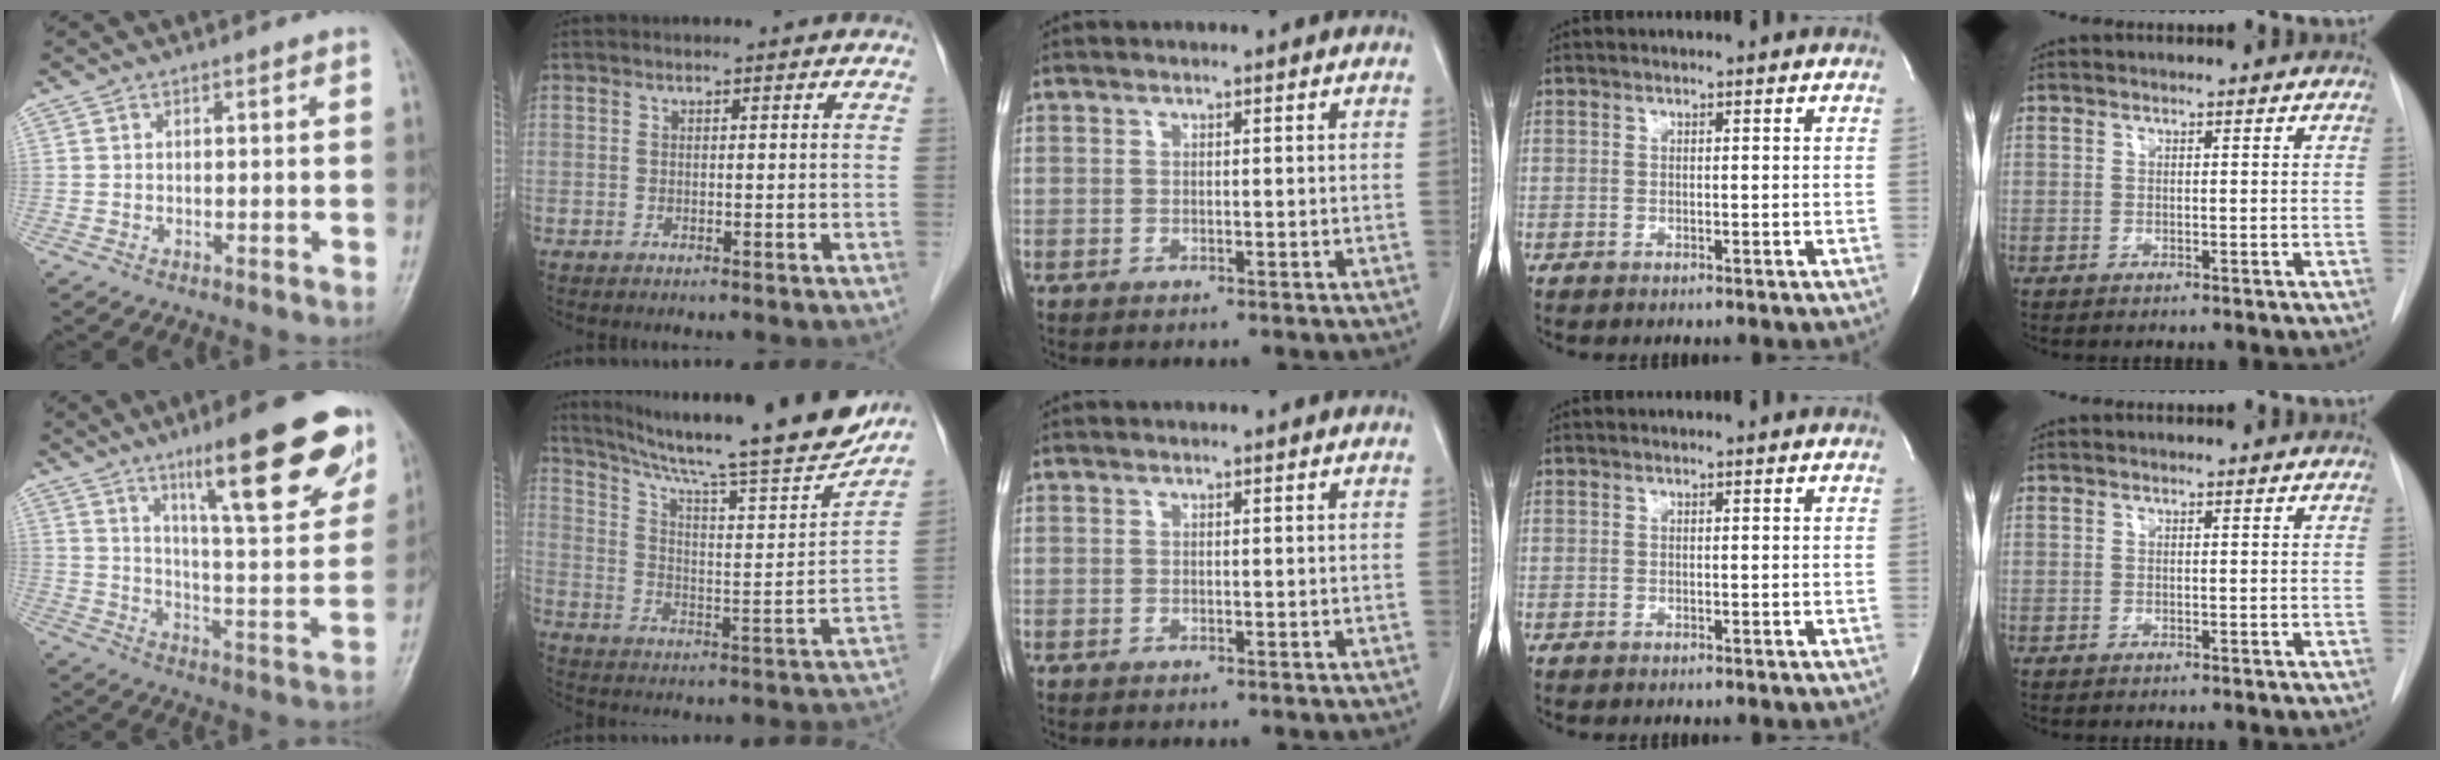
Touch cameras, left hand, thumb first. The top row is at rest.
{"thumb": {"total": 21.9, "force": [12.9, 4.6, 17.0], "torque": [-0.206, -0.052, 0.195]}, "index": {"total": 23.8, "force": [20.2, 0.7, 12.6], "torque": [-0.207, -0.029, 0.294]}}